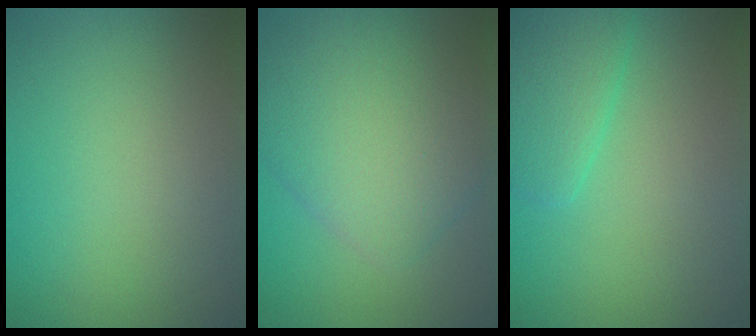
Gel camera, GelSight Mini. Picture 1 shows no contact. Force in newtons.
{"total": 7.5, "press": 7.5, "slide": 0.6}
{"total": 3.6, "press": 3.5, "slide": 0.2}